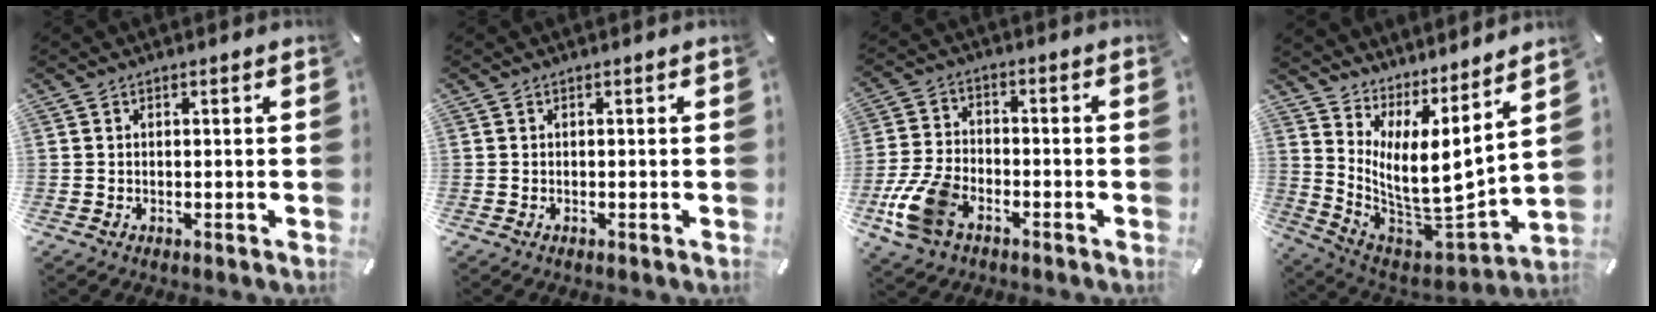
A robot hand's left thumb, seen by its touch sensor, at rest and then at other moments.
{"total": 0.0}
{"total": 10.9, "force": [-5.5, 6.7, 6.7], "torque": [-0.148, 0.018, -0.100]}
{"total": 9.4, "force": [3.0, 3.3, 8.3], "torque": [-0.165, -0.078, 0.051]}